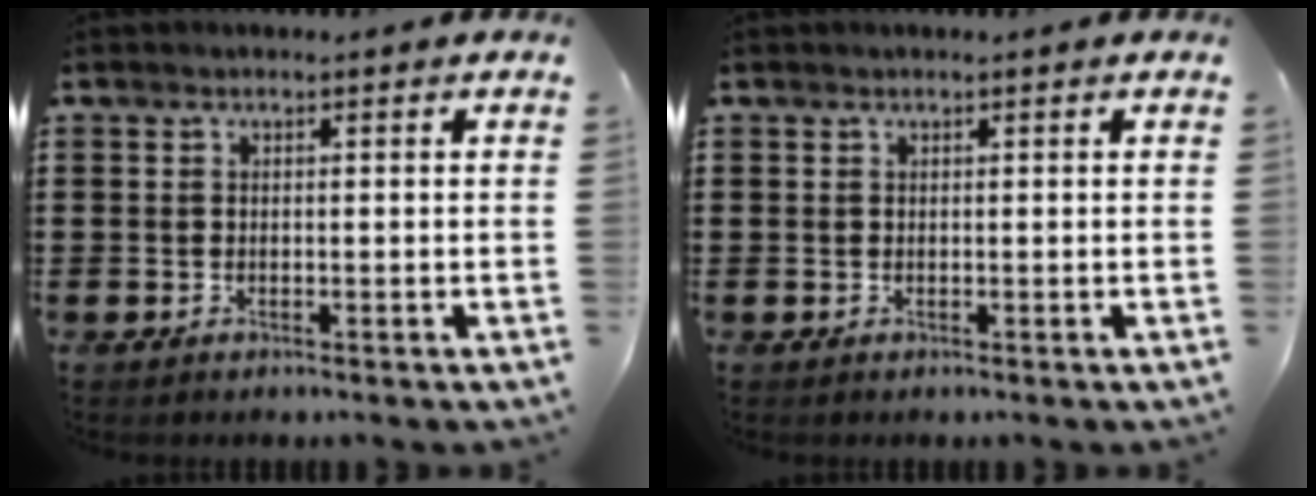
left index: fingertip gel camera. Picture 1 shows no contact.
{"total": 0.0}